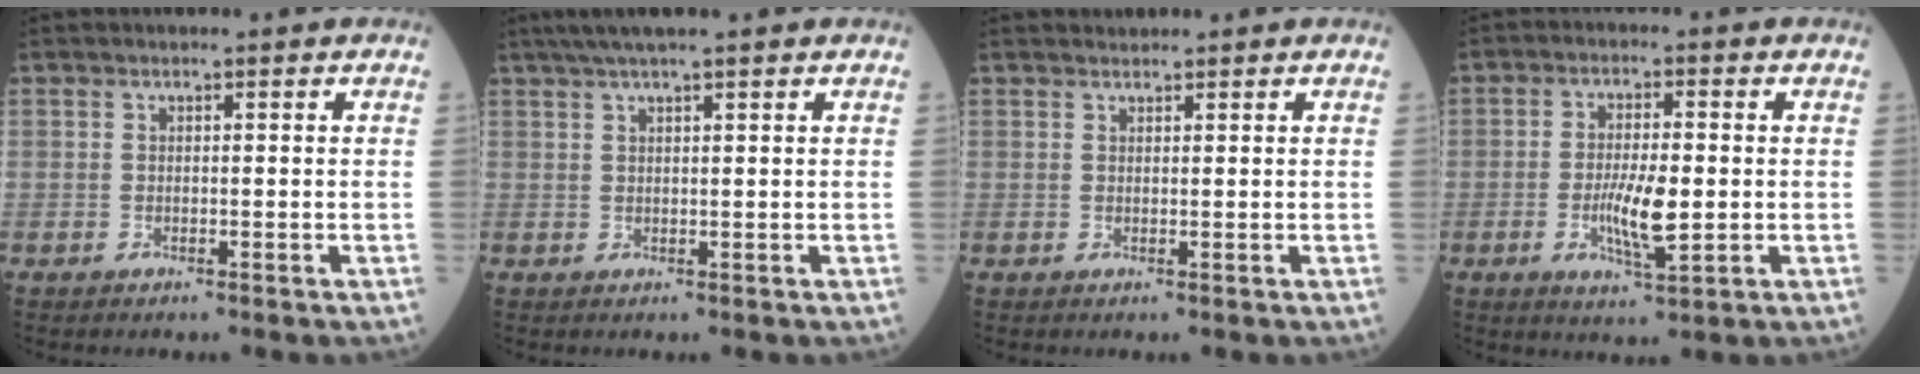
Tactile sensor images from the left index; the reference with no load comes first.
{"total": 5.5, "force": [4.3, -0.3, 3.4], "torque": [-0.061, 0.031, 0.077]}
{"total": 1.2, "force": [1.2, 0.2, -0.1], "torque": [-0.010, 0.011, 0.025]}
{"total": 6.8, "force": [-1.0, 1.5, 6.5], "torque": [-0.127, -0.010, -0.017]}